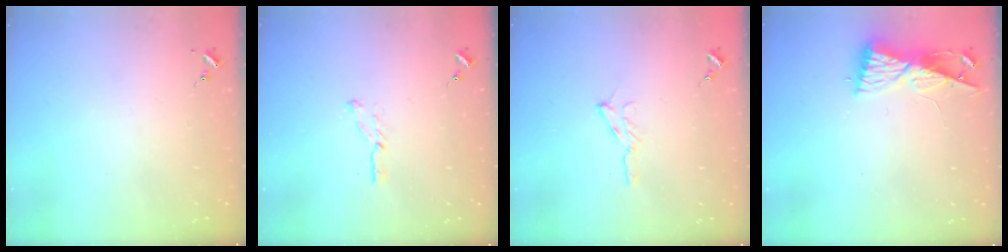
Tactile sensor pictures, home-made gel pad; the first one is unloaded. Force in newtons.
{"total": 3.6, "press": 3.6, "slide": 0.3}
{"total": 5.8, "press": 5.8, "slide": 0.6}
{"total": 9.0, "press": 8.9, "slide": 0.8}